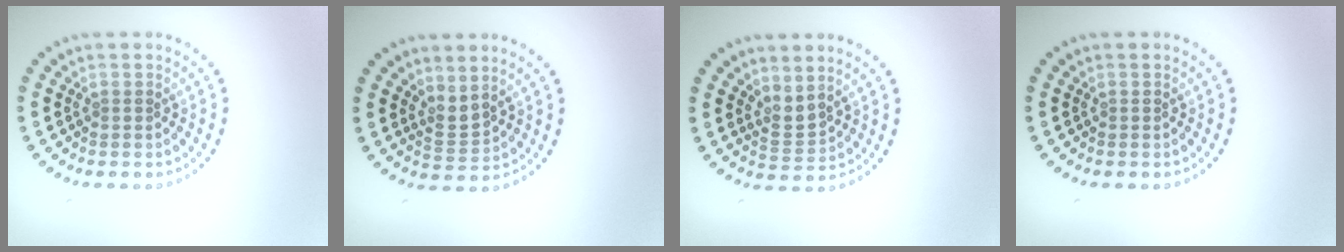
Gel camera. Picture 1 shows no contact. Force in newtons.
{"total": 1.7, "press": 1.2, "slide": 1.1}
{"total": 1.8, "press": 1.2, "slide": 1.3}
{"total": 0.0}